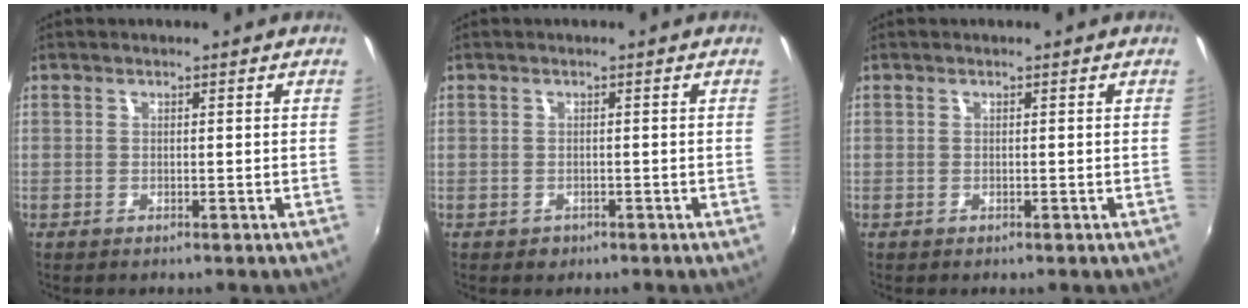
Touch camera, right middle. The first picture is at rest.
{"total": 1.4, "force": [-0.7, 1.2, 0.3], "torque": [-0.008, -0.004, -0.007]}
{"total": 0.0}